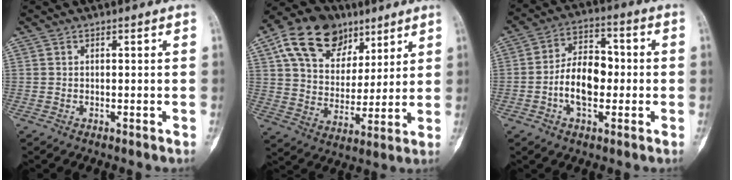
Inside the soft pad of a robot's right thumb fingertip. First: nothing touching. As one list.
[{"total": 18.2, "force": [9.6, 12.3, 9.5], "torque": [-0.130, -0.015, 0.168]}, {"total": 10.7, "force": [-1.5, 6.5, 8.4], "torque": [-0.126, 0.028, -0.035]}]